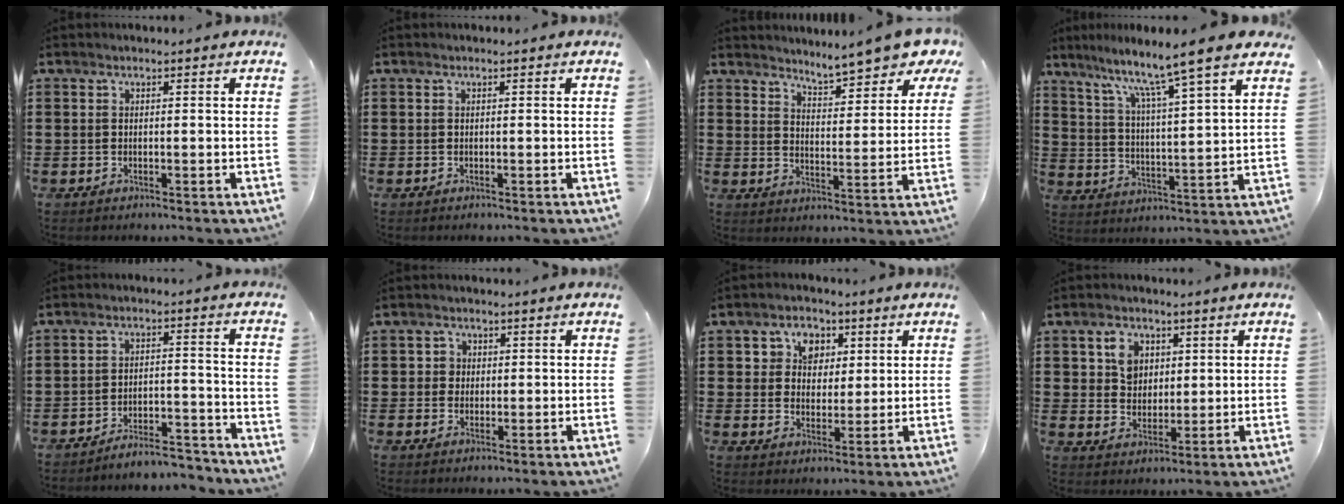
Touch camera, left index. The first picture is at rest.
{"total": 0.0}
{"total": 7.1, "force": [6.7, 0.0, 2.1], "torque": [-0.054, -0.044, 0.117]}
{"total": 8.5, "force": [7.1, -0.8, 4.7], "torque": [-0.109, -0.056, 0.108]}
{"total": 5.0, "force": [-4.9, 0.2, 0.8], "torque": [-0.012, 0.004, -0.097]}
{"total": 2.0, "force": [0.3, 2.0, 0.3], "torque": [-0.017, 0.009, 0.002]}
{"total": 5.1, "force": [2.4, 4.2, 1.4], "torque": [-0.036, 0.010, 0.038]}
{"total": 5.0, "force": [2.1, 4.0, 2.2], "torque": [-0.044, 0.008, 0.033]}